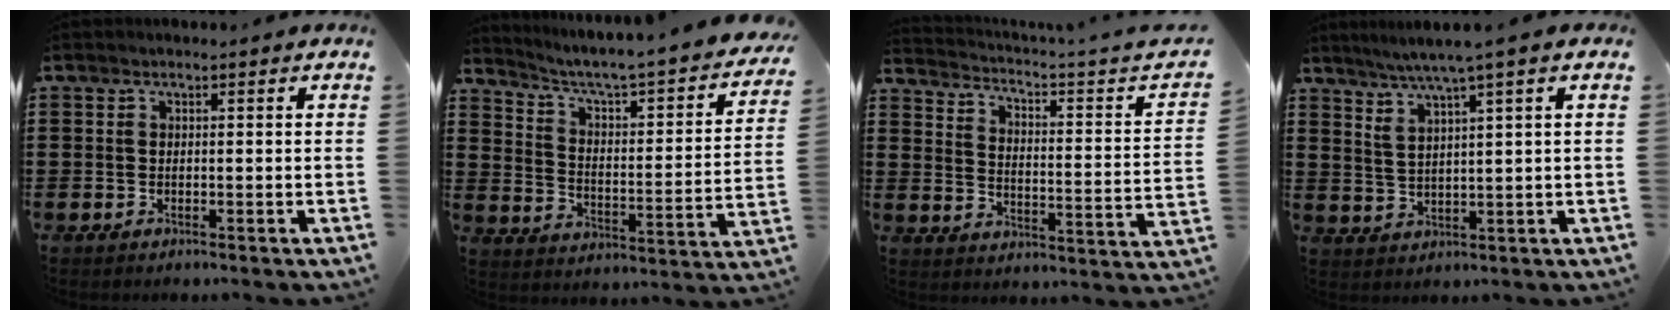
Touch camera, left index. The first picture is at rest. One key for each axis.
{"total": 3.1, "fx": 2.2, "fy": 0.2, "fz": 2.1, "tx": -0.057, "ty": -0.037, "tz": 0.022}
{"total": 2.0, "fx": 0.9, "fy": -0.6, "fz": 1.7, "tx": -0.045, "ty": -0.030, "tz": 0.002}
{"total": 4.2, "fx": 2.7, "fy": -0.5, "fz": 3.1, "tx": -0.065, "ty": -0.010, "tz": 0.043}